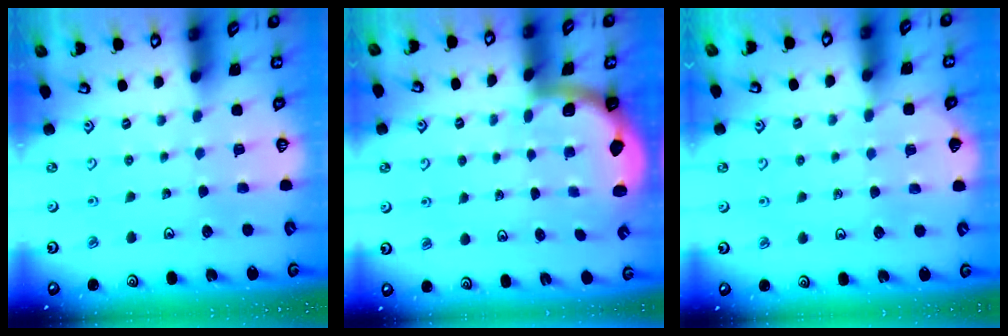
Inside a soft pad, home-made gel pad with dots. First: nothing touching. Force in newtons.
{"total": 2.0, "press": 1.9, "slide": 0.5}
{"total": 5.9, "press": 5.8, "slide": 0.7}